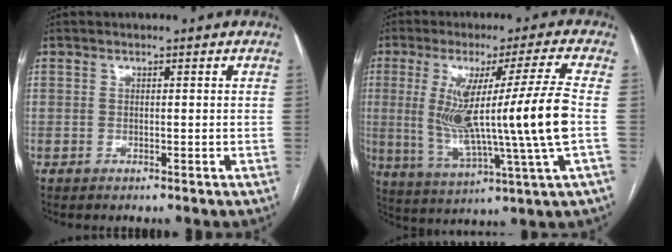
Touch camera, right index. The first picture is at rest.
{"total": 16.3, "force": [0.4, -1.4, 16.3], "torque": [-0.303, -0.011, 0.005]}